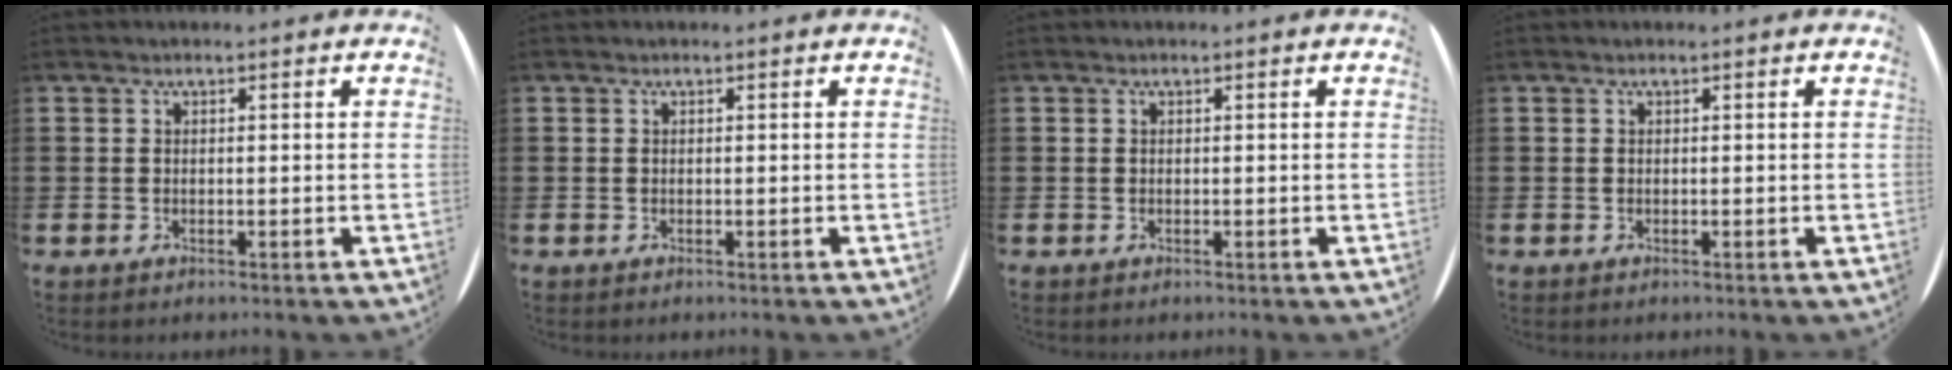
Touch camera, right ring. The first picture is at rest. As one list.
[{"total": 0.0}, {"total": 0.0}, {"total": 0.0}]